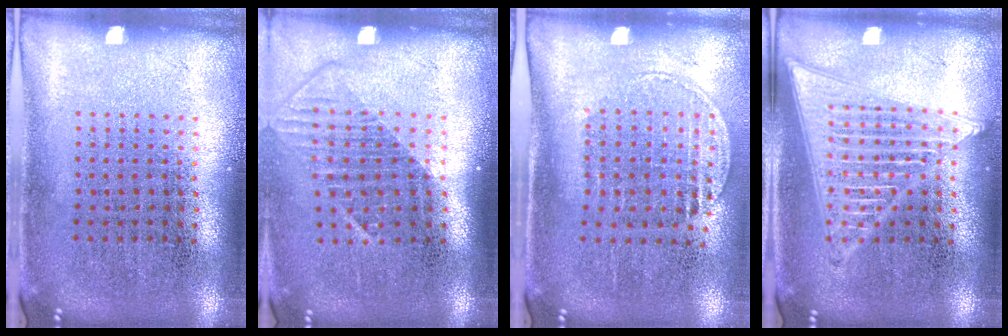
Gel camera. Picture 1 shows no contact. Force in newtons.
{"total": 1.3, "press": 1.0, "slide": 0.9}
{"total": 1.5, "press": 1.3, "slide": 0.8}
{"total": 2.2, "press": 2.2, "slide": 0.3}